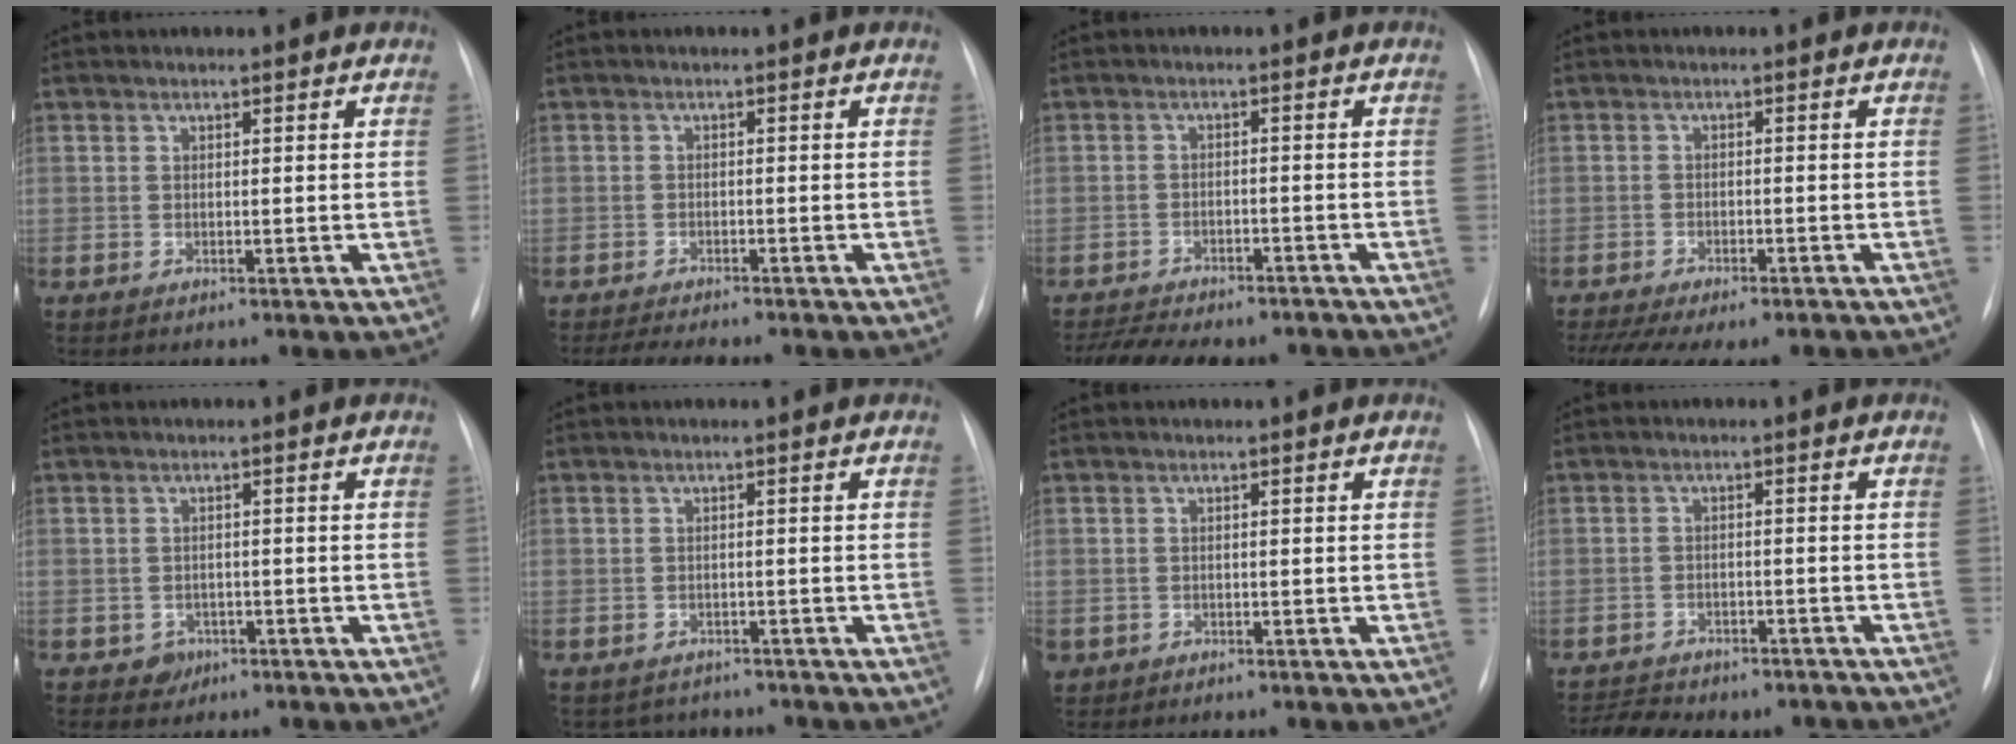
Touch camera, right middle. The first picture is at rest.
{"total": 6.6, "force": [-5.7, 1.4, 2.9], "torque": [-0.042, -0.006, -0.082]}
{"total": 13.1, "force": [-11.6, 3.7, 4.8], "torque": [-0.091, 0.008, -0.153]}
{"total": 13.2, "force": [-10.6, 4.6, 6.2], "torque": [-0.125, -0.002, -0.142]}
{"total": 2.3, "force": [-1.2, 2.0, 0.3], "torque": [0.000, 0.008, -0.014]}
{"total": 4.1, "force": [-3.7, 1.8, -0.2], "torque": [0.004, 0.006, -0.048]}
{"total": 1.4, "force": [-0.6, 1.3, 0.3], "torque": [-0.009, 0.003, -0.003]}
{"total": 9.7, "force": [-8.5, 3.6, 2.8], "torque": [-0.051, 0.010, -0.110]}